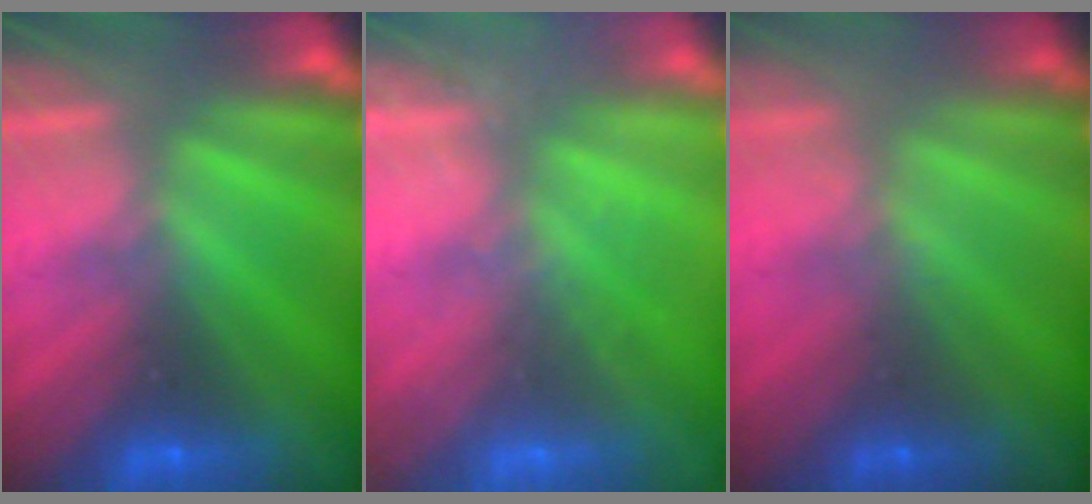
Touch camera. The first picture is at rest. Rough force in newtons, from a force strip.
{"total": 1.8}
{"total": 1.6}